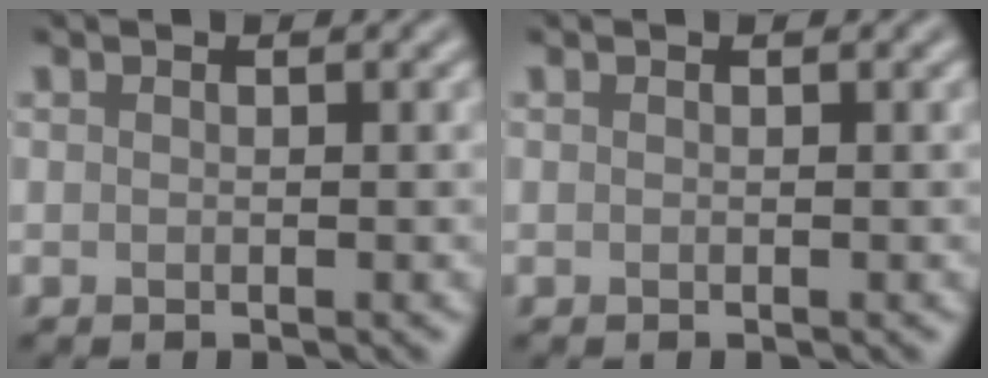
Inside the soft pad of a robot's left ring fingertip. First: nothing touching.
{"total": 0.0}